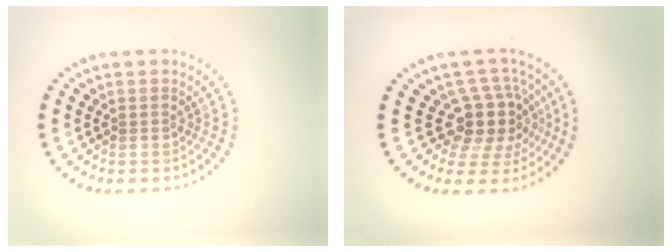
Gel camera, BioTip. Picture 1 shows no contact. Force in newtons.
{"total": 4.4, "press": 3.4, "slide": 2.9}